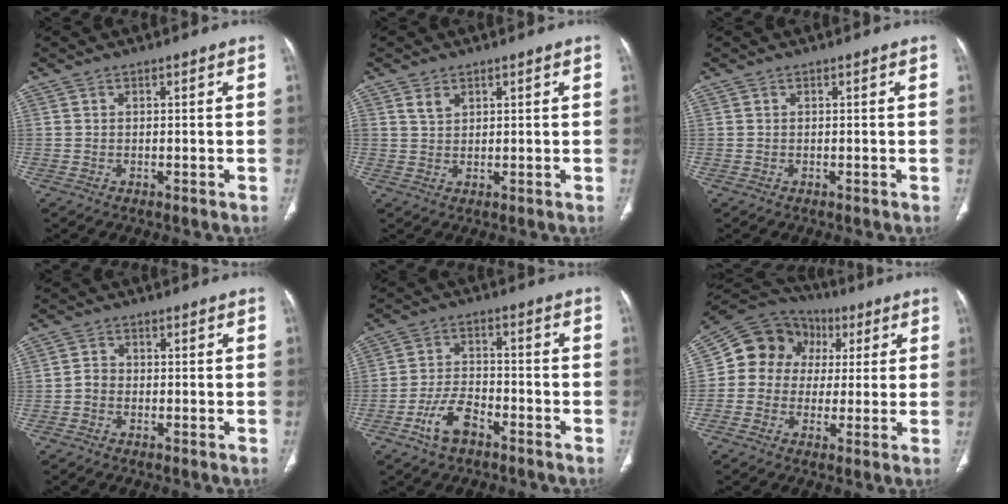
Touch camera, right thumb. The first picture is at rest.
{"total": 2.4, "force": [1.5, 1.4, 1.2], "torque": [-0.018, -0.007, 0.036]}
{"total": 0.0}
{"total": 1.9, "force": [-0.7, 1.5, 0.9], "torque": [-0.008, 0.008, -0.020]}
{"total": 7.4, "force": [-4.4, 3.7, 4.7], "torque": [-0.088, 0.029, -0.083]}
{"total": 13.4, "force": [2.0, 11.8, 6.1], "torque": [-0.076, 0.030, 0.022]}